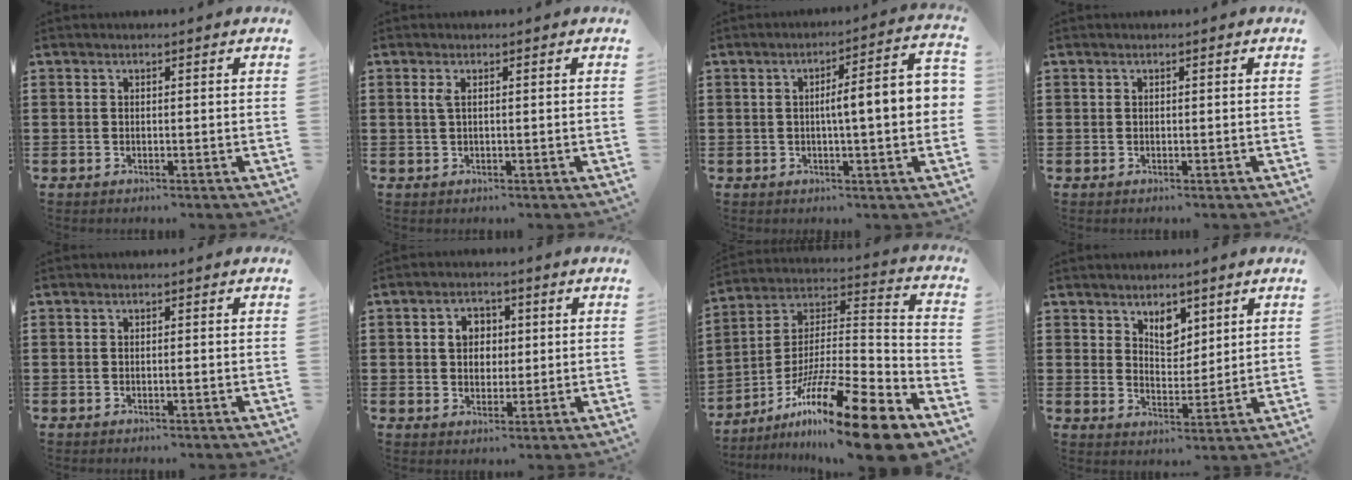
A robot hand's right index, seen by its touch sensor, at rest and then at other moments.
{"total": 1.3, "force": [0.2, 0.3, 1.2], "torque": [-0.026, 0.002, 0.003]}
{"total": 7.6, "force": [0.1, 1.0, 7.5], "torque": [-0.119, -0.006, -0.008]}
{"total": 0.0}
{"total": 0.5, "force": [-0.2, 0.0, 0.5], "torque": [-0.008, -0.003, -0.003]}
{"total": 4.2, "force": [0.7, 3.4, 2.5], "torque": [-0.061, 0.015, 0.008]}
{"total": 19.8, "force": [-13.6, 2.2, 14.2], "torque": [-0.232, 0.042, -0.237]}
{"total": 5.1, "force": [3.4, 3.1, 2.2], "torque": [-0.040, 0.001, 0.059]}